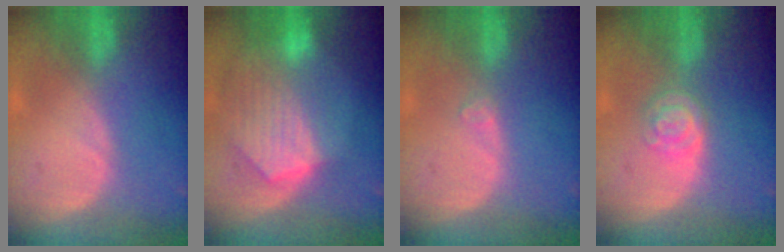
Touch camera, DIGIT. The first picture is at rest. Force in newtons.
{"total": 9.4, "press": 8.3, "slide": 4.4}
{"total": 0.9, "press": 0.8, "slide": 0.2}
{"total": 4.3, "press": 3.9, "slide": 1.9}